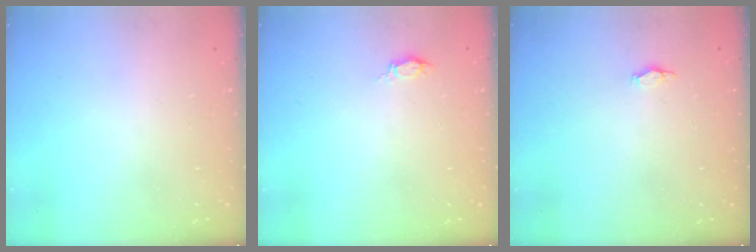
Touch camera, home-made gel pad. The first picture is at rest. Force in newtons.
{"total": 4.2, "press": 4.1, "slide": 0.6}
{"total": 2.2, "press": 1.9, "slide": 1.2}